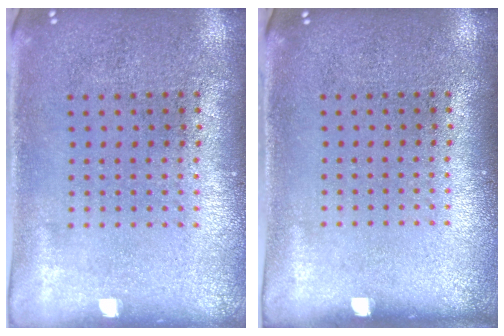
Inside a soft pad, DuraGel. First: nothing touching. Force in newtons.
{"total": 0.0}